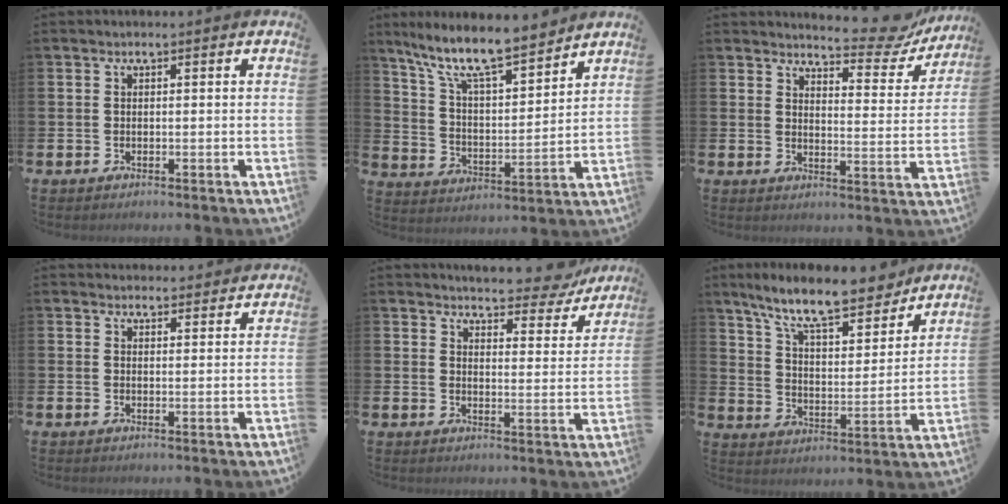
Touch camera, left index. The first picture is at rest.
{"total": 10.7, "force": [9.4, 1.7, 4.8], "torque": [-0.123, -0.061, 0.162]}
{"total": 5.9, "force": [5.6, 1.1, 1.3], "torque": [-0.025, -0.043, 0.094]}
{"total": 2.6, "force": [2.5, 0.6, -0.2], "torque": [0.011, -0.016, 0.043]}
{"total": 4.9, "force": [4.7, 1.1, 0.7], "torque": [-0.019, -0.032, 0.079]}
{"total": 11.4, "force": [9.9, 2.3, 5.1], "torque": [-0.120, -0.058, 0.171]}